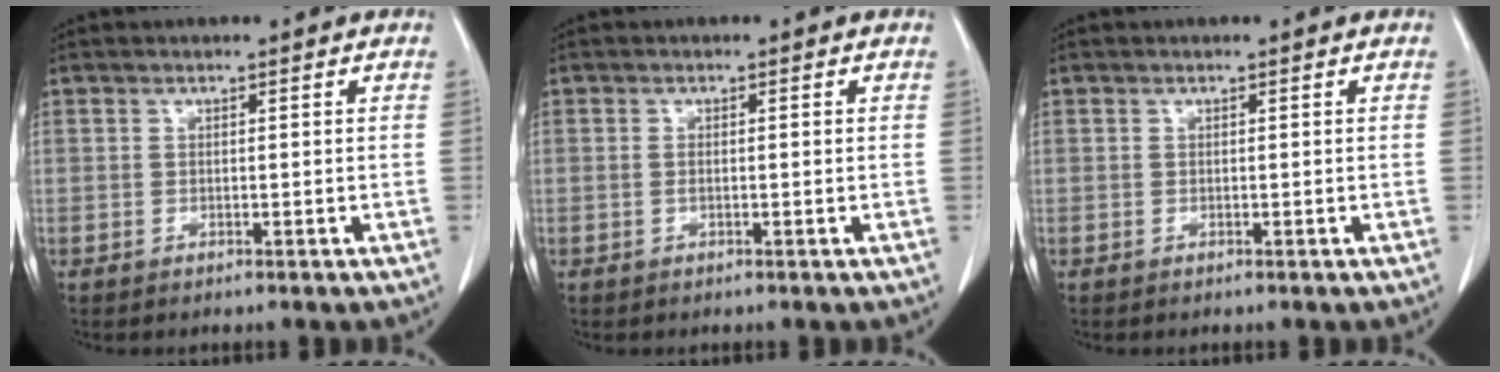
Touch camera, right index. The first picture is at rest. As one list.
[{"total": 1.0, "force": [-0.1, 0.2, 1.0], "torque": [-0.023, 0.002, 0.002]}, {"total": 0.0}]